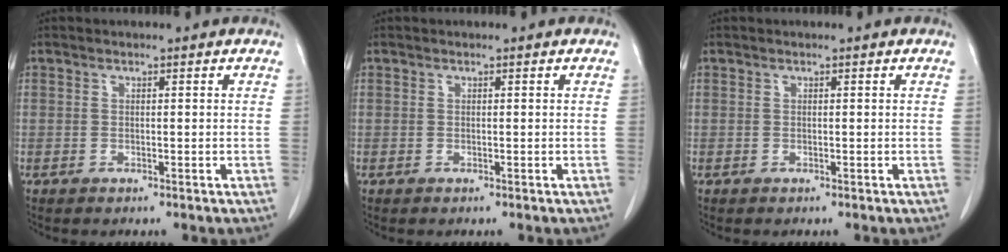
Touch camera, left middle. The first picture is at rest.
{"total": 0.0}
{"total": 0.0}